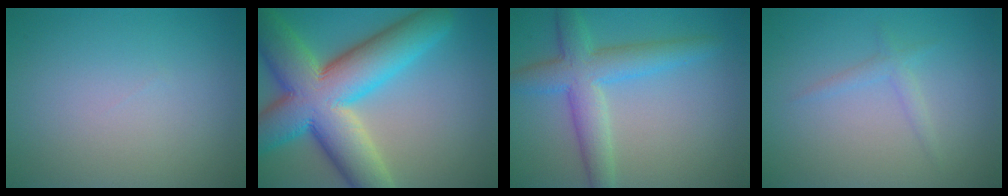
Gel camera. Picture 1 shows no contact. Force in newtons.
{"total": 14.0, "press": 14.0, "slide": 0.9}
{"total": 6.7, "press": 6.7, "slide": 0.2}
{"total": 1.3, "press": 1.3, "slide": 0.1}